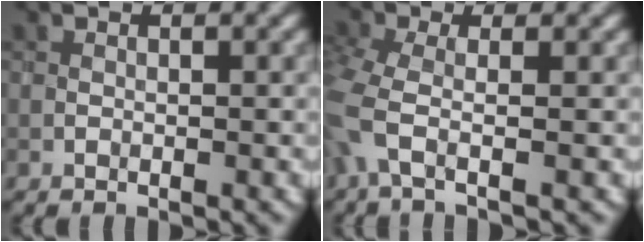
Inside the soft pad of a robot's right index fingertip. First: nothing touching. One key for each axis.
{"total": 3.9, "fx": -1.2, "fy": 1.5, "fz": 3.4, "tx": -0.092, "ty": -0.011, "tz": -0.036}